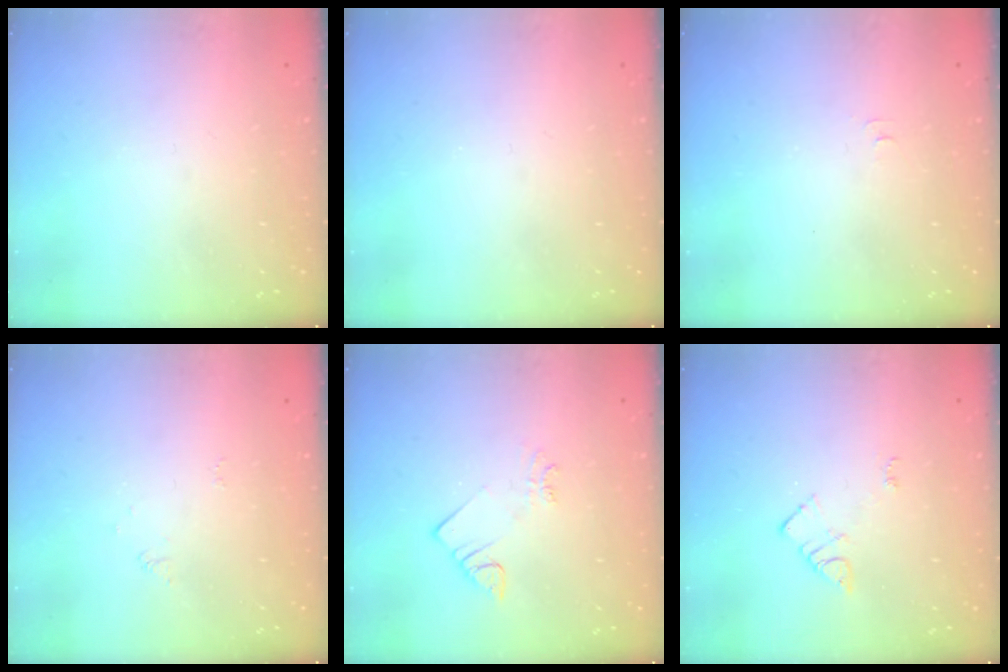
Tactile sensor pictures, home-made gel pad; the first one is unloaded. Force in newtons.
{"total": 0.0}
{"total": 5.2, "press": 5.1, "slide": 0.6}
{"total": 3.8, "press": 3.7, "slide": 0.6}
{"total": 1.5, "press": 1.4, "slide": 0.3}
{"total": 4.5, "press": 4.4, "slide": 0.6}